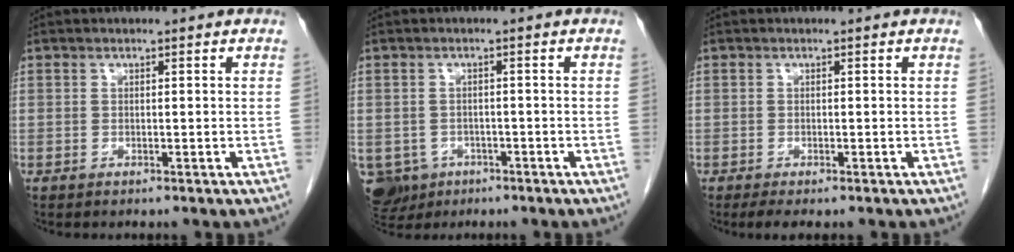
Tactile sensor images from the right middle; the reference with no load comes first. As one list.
[{"total": 7.8, "force": [-3.7, 6.6, 1.8], "torque": [-0.053, 0.003, -0.050]}, {"total": 2.4, "force": [-1.7, 0.7, 1.5], "torque": [-0.028, -0.009, -0.025]}]